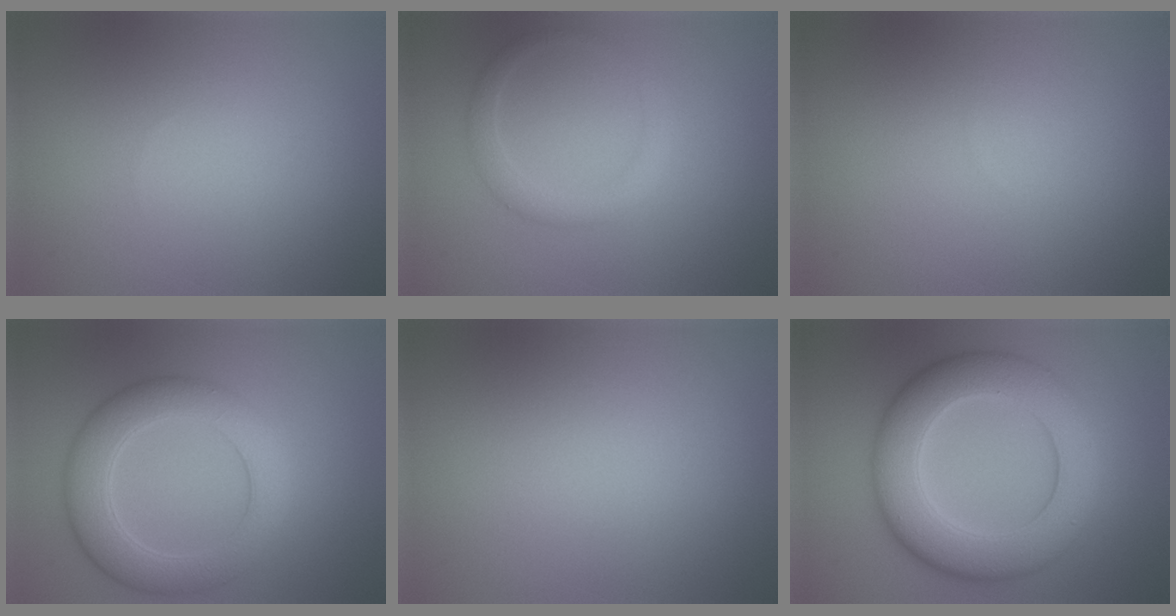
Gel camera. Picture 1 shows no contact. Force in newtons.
{"total": 1.9, "press": 1.9, "slide": 0.1}
{"total": 0.0}
{"total": 5.8, "press": 5.8, "slide": 0.3}
{"total": 0.0}
{"total": 9.3, "press": 9.3, "slide": 0.5}